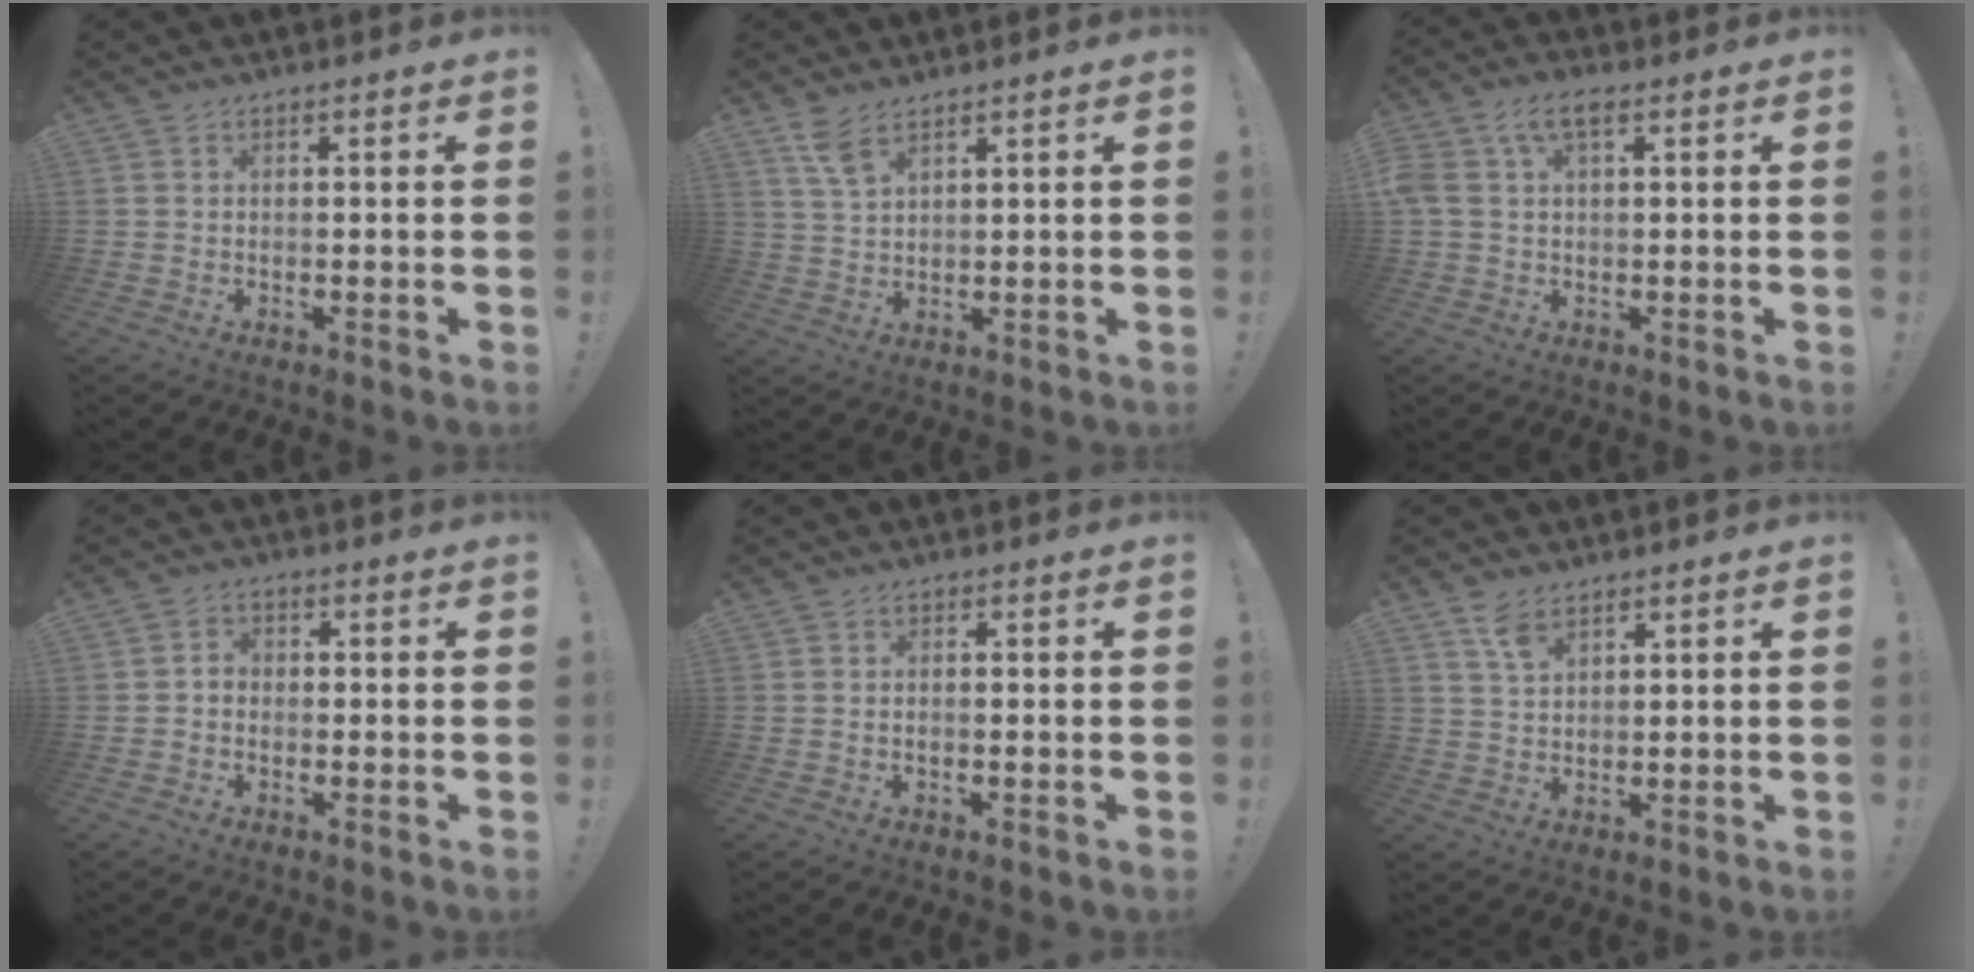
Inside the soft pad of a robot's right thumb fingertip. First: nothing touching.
{"total": 5.7, "force": [4.0, 1.8, 3.6], "torque": [-0.063, -0.021, 0.074]}
{"total": 6.9, "force": [2.5, 3.5, 5.4], "torque": [-0.112, 0.011, 0.049]}
{"total": 2.2, "force": [-1.3, 1.5, 1.1], "torque": [-0.016, 0.010, -0.023]}
{"total": 0.8, "force": [-0.4, 0.2, 0.6], "torque": [-0.012, 0.001, -0.008]}
{"total": 4.8, "force": [3.3, 1.9, 2.9], "torque": [-0.048, -0.019, 0.059]}